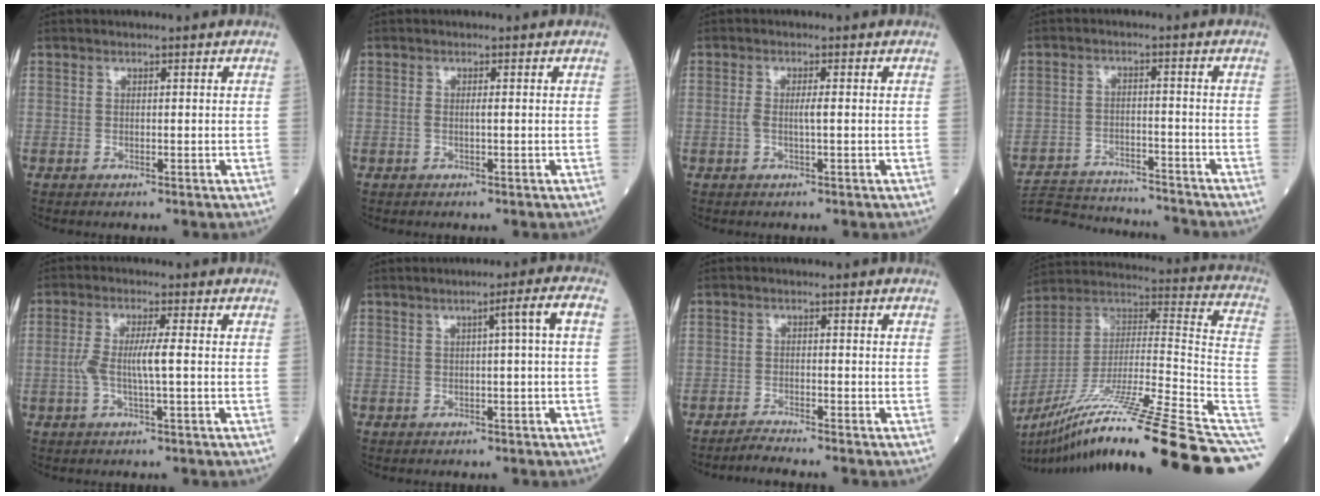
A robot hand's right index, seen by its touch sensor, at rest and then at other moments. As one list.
[{"total": 0.8, "force": [0.0, -0.1, 0.8], "torque": [-0.020, -0.001, -0.002]}, {"total": 1.8, "force": [-0.1, -0.1, 1.8], "torque": [-0.040, 0.000, -0.004]}, {"total": 15.6, "force": [-15.0, 1.8, 3.7], "torque": [-0.074, 0.001, -0.220]}, {"total": 4.7, "force": [-0.4, 0.1, 4.7], "torque": [-0.104, 0.004, -0.008]}, {"total": 3.5, "force": [0.4, -0.9, 3.4], "torque": [-0.051, 0.007, 0.007]}, {"total": 2.5, "force": [-2.4, -0.9, 0.2], "torque": [-0.008, -0.011, -0.044]}, {"total": 33.7, "force": [-24.2, -0.7, 23.4], "torque": [-0.291, -0.021, -0.385]}]